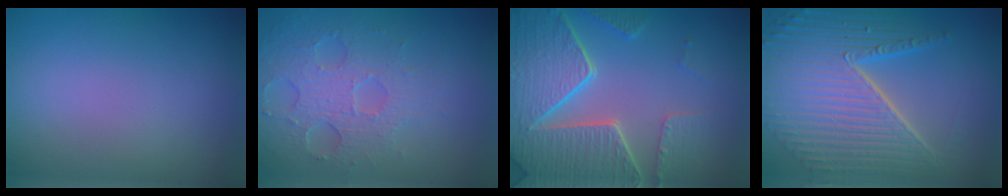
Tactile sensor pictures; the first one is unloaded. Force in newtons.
{"total": 3.7, "press": 3.3, "slide": 1.7}
{"total": 8.5, "press": 6.2, "slide": 5.8}
{"total": 10.2, "press": 6.6, "slide": 7.8}